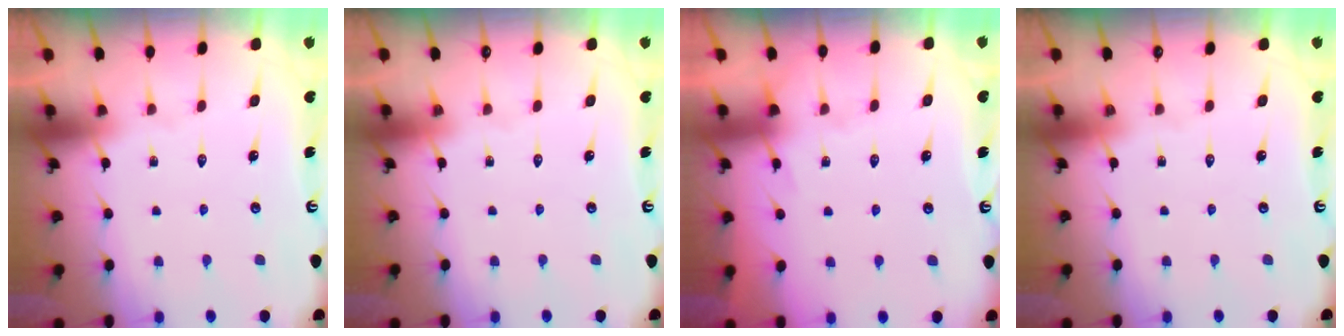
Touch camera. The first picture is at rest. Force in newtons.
{"total": 0.0}
{"total": 3.8, "press": 3.7, "slide": 0.6}
{"total": 0.0}